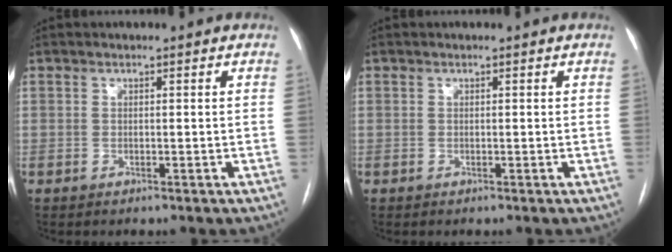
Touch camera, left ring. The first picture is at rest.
{"total": 0.0}